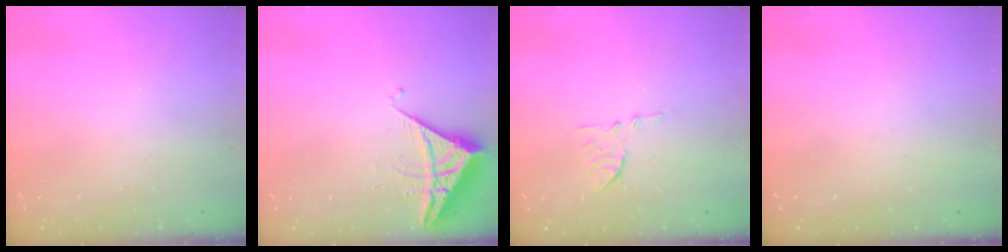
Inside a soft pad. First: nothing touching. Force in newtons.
{"total": 6.1, "press": 6.1, "slide": 0.3}
{"total": 7.5, "press": 7.5, "slide": 0.8}
{"total": 1.5, "press": 1.5, "slide": 0.1}